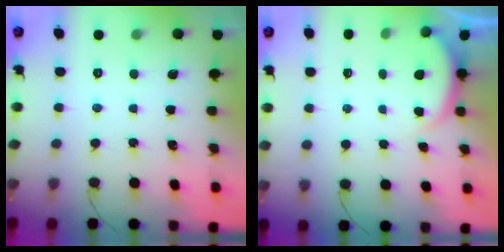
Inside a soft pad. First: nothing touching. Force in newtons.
{"total": 1.6, "press": 1.5, "slide": 0.6}